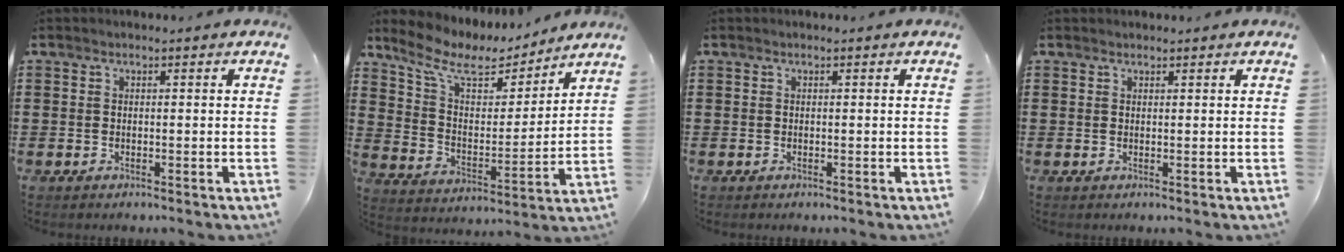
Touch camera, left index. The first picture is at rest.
{"total": 8.7, "force": [6.9, 3.2, 4.3], "torque": [-0.115, -0.030, 0.119]}
{"total": 0.0}
{"total": 0.5, "force": [0.5, 0.1, 0.0], "torque": [-0.002, 0.000, 0.011]}